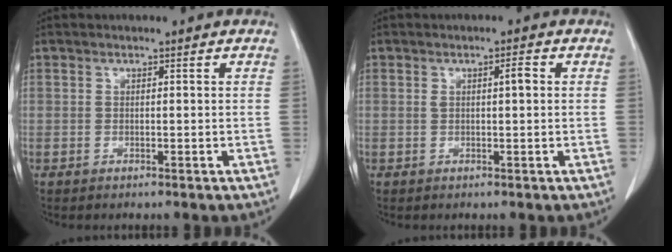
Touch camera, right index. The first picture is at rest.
{"total": 1.9, "force": [0.3, 0.3, 1.8], "torque": [-0.030, 0.005, 0.007]}